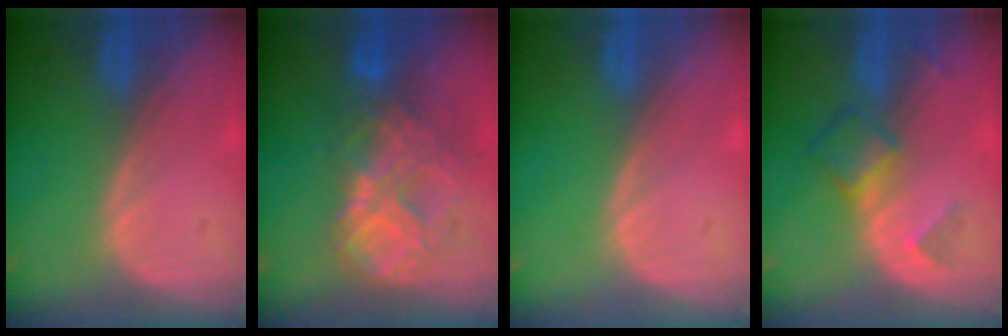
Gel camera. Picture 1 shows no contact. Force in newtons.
{"total": 9.0, "press": 7.7, "slide": 4.6}
{"total": 0.0}
{"total": 4.8, "press": 4.3, "slide": 2.1}